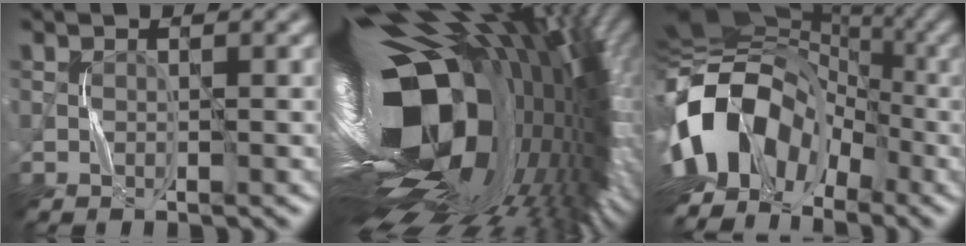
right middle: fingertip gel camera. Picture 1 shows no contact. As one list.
[{"total": 20.0, "force": [-0.1, 10.1, 17.2], "torque": [-0.279, -0.030, -0.009]}, {"total": 13.2, "force": [-4.4, 8.9, 8.8], "torque": [-0.165, -0.018, -0.083]}]